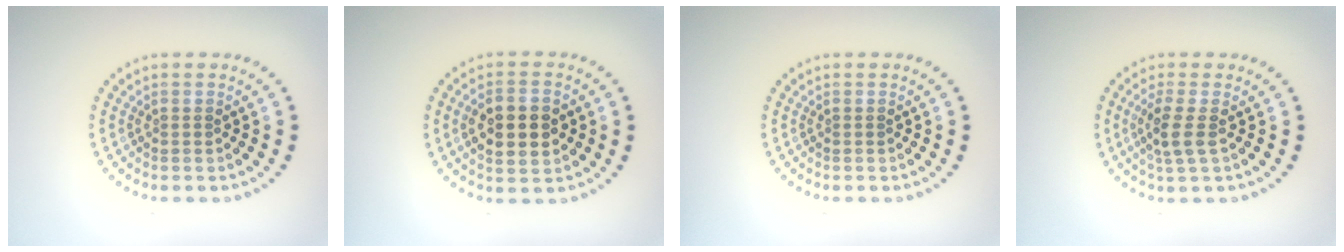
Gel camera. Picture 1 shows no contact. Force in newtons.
{"total": 4.9, "press": 4.9, "slide": 0.2}
{"total": 0.0}
{"total": 2.4, "press": 2.0, "slide": 1.2}